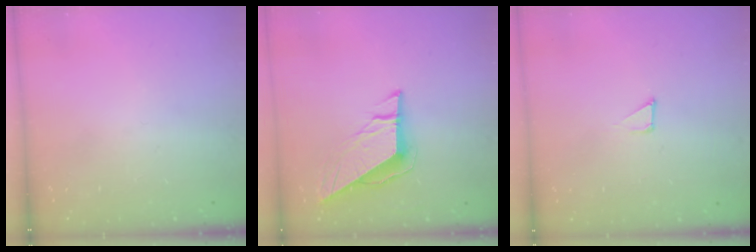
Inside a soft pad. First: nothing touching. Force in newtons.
{"total": 9.1, "press": 9.1, "slide": 0.3}
{"total": 1.3, "press": 1.3, "slide": 0.0}